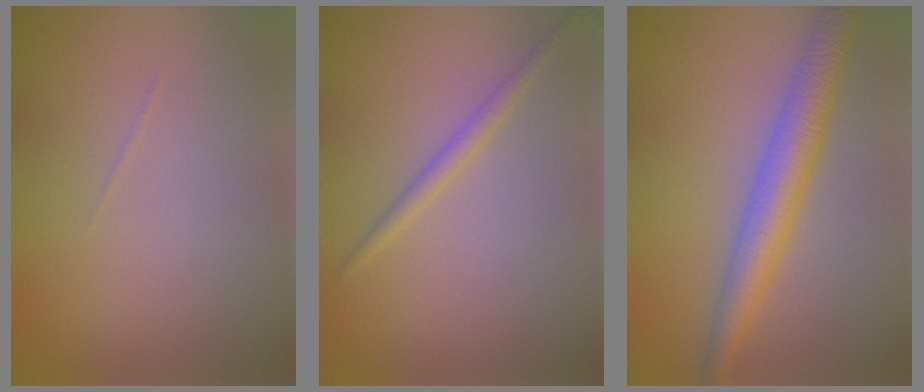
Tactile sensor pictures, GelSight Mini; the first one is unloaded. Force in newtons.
{"total": 1.3, "press": 1.3, "slide": 0.1}
{"total": 4.5, "press": 4.5, "slide": 0.0}